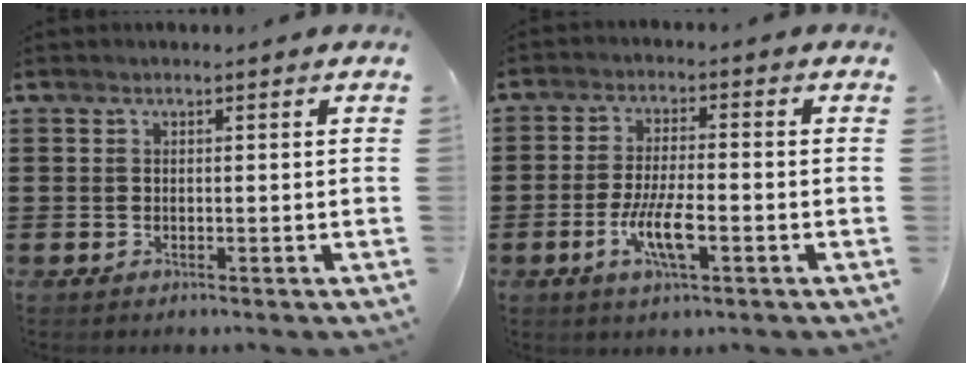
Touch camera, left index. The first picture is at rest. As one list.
[{"total": 7.0, "force": [-2.5, 1.8, 6.2], "torque": [-0.126, -0.009, -0.048]}]